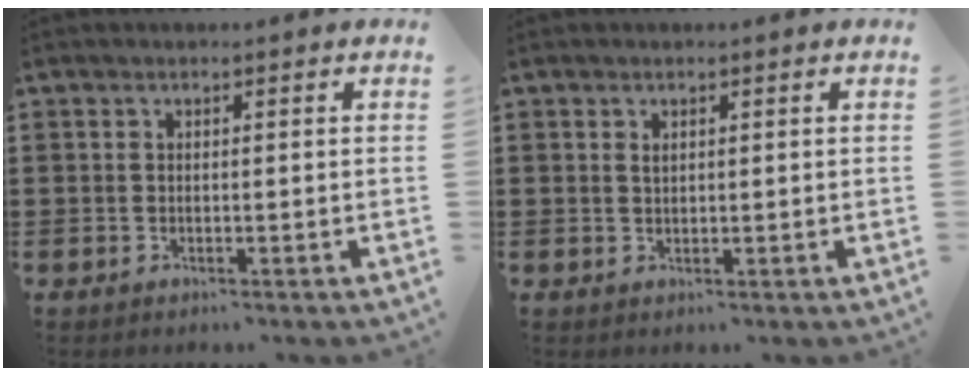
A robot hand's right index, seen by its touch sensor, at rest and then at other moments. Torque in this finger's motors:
{"motor_torque": [0.06, -0.06, 0.05, 0.03]}